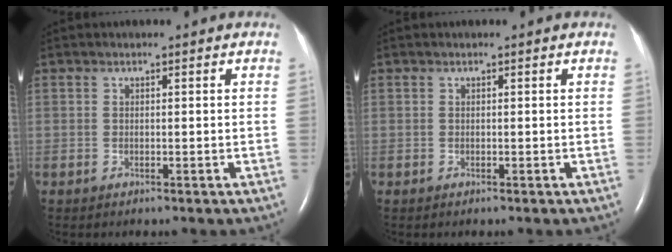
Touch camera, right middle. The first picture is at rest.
{"total": 0.0}